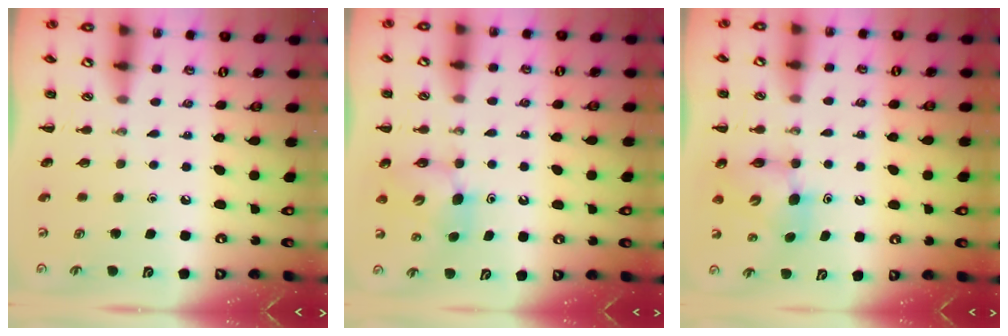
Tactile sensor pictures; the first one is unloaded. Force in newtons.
{"total": 6.1, "press": 6.1, "slide": 0.7}
{"total": 6.9, "press": 6.8, "slide": 1.0}